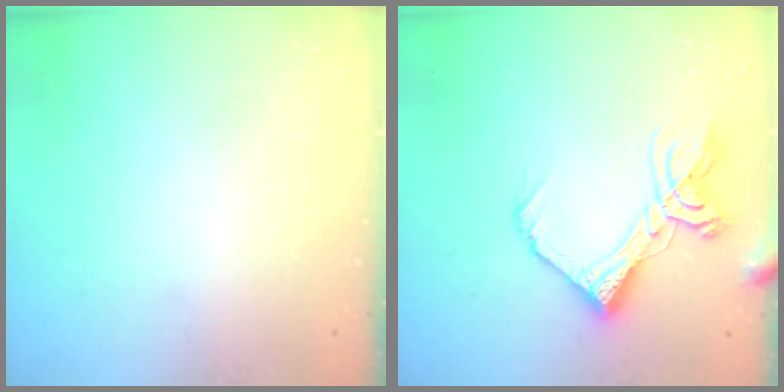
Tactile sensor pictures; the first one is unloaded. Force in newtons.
{"total": 13.7, "press": 13.6, "slide": 1.6}